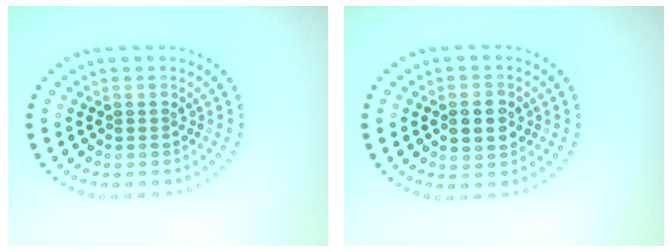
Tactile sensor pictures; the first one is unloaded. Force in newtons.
{"total": 2.6, "press": 2.6, "slide": 0.2}